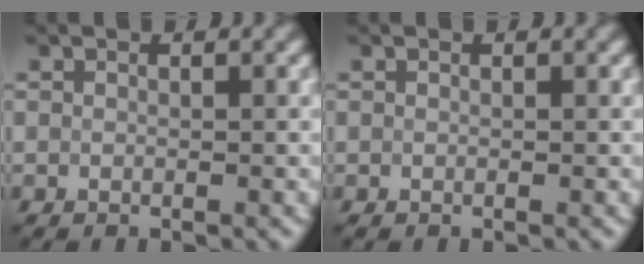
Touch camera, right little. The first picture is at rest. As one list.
[{"total": 0.0}]